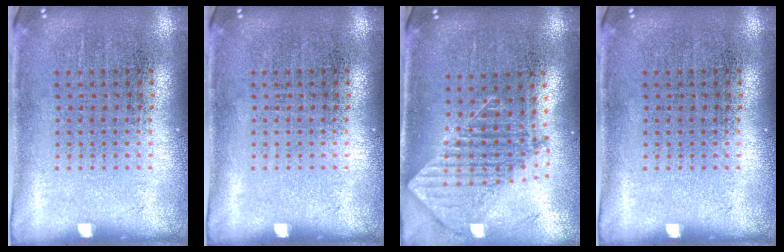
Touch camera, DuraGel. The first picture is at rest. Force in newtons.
{"total": 0.0}
{"total": 1.8, "press": 1.5, "slide": 1.1}
{"total": 0.0}